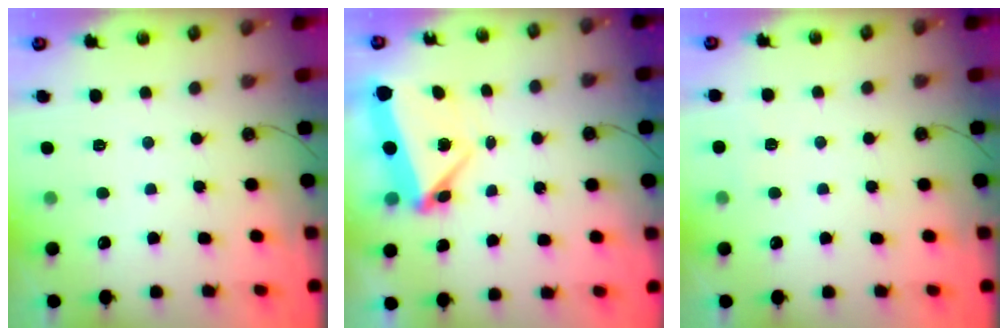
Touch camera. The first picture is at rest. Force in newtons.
{"total": 5.9, "press": 5.0, "slide": 3.1}
{"total": 2.8, "press": 2.3, "slide": 1.5}